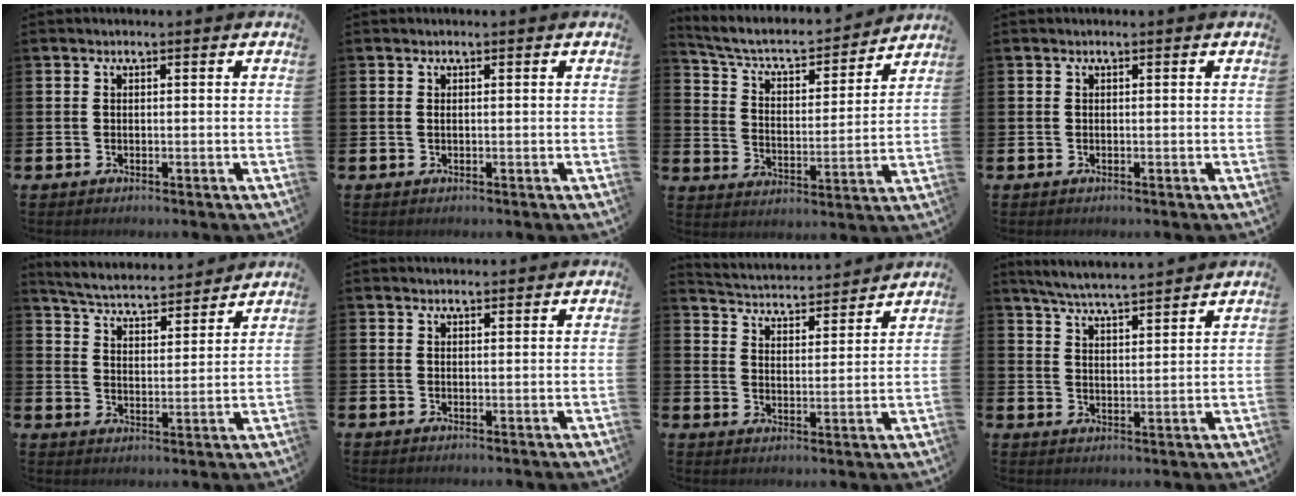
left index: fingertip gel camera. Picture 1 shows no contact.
{"total": 0.0}
{"total": 6.4, "force": [5.6, 2.0, 2.3], "torque": [-0.076, -0.041, 0.090]}
{"total": 0.0}
{"total": 4.9, "force": [4.9, 0.6, 0.7], "torque": [-0.038, -0.040, 0.081]}
{"total": 1.5, "force": [1.5, 0.4, 0.1], "torque": [0.007, -0.004, 0.025]}
{"total": 4.1, "force": [4.0, 0.6, -0.1], "torque": [-0.022, -0.036, 0.065]}
{"total": 5.6, "force": [5.5, -0.1, 1.0], "torque": [-0.040, -0.033, 0.097]}